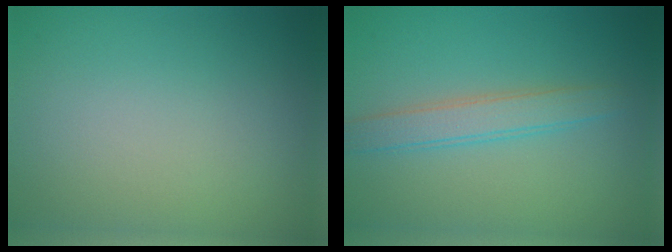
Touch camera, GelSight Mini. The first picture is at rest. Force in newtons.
{"total": 2.8, "press": 2.7, "slide": 0.1}